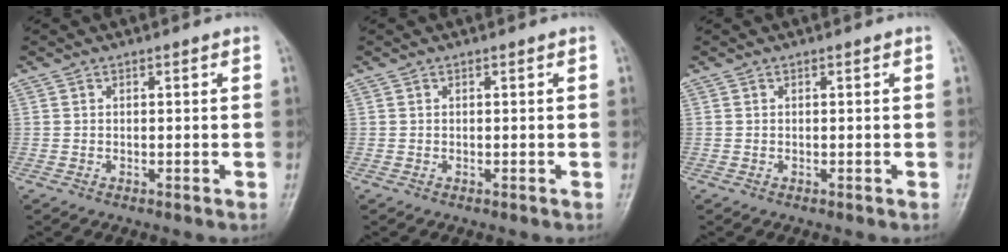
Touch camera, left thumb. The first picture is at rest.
{"total": 0.0}
{"total": 0.0}